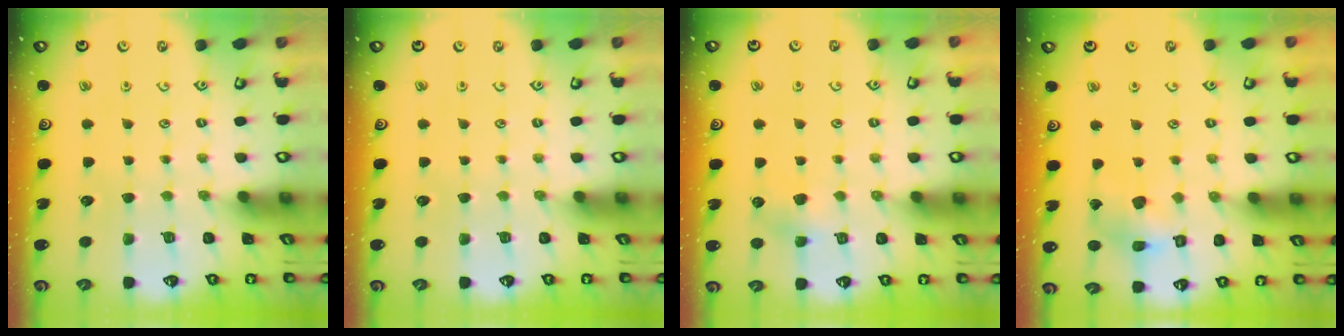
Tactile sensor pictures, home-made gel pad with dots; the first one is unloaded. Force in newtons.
{"total": 0.0}
{"total": 4.2, "press": 4.2, "slide": 0.3}
{"total": 10.0, "press": 10.0, "slide": 1.2}